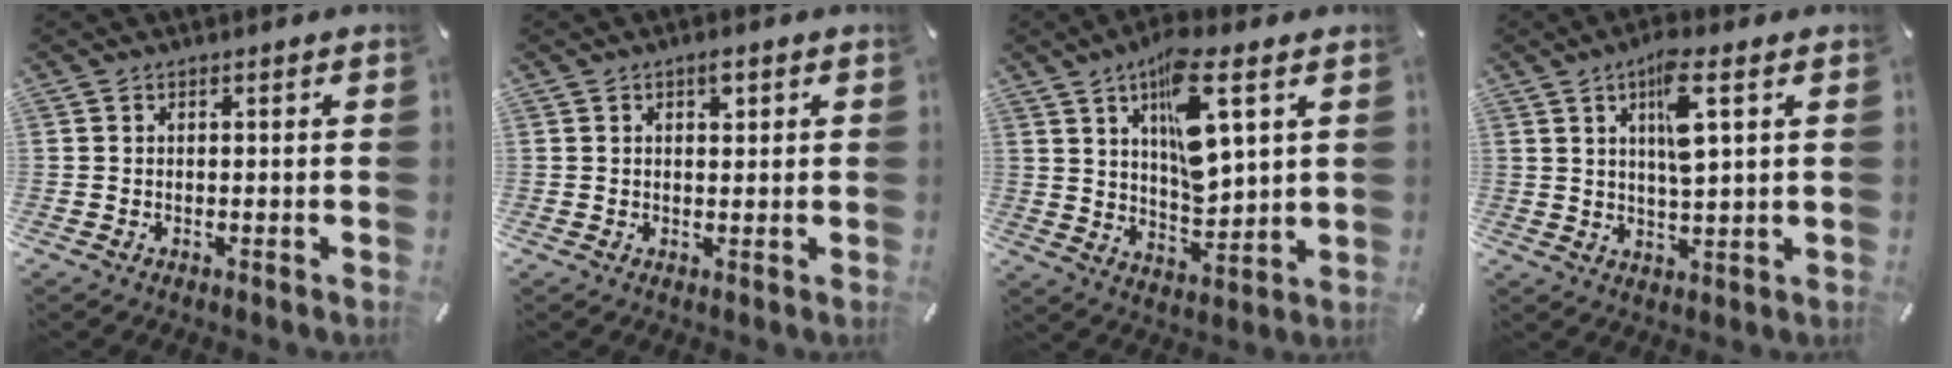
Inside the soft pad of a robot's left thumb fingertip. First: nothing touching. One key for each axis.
{"total": 2.3, "fx": 1.0, "fy": 1.1, "fz": 1.7, "tx": -0.021, "ty": -0.003, "tz": 0.014}
{"total": 14.9, "fx": 6.7, "fy": 5.8, "fz": 12.0, "tx": -0.198, "ty": -0.025, "tz": 0.108}
{"total": 9.4, "fx": 3.6, "fy": 2.4, "fz": 8.3, "tx": -0.137, "ty": -0.010, "tz": 0.054}